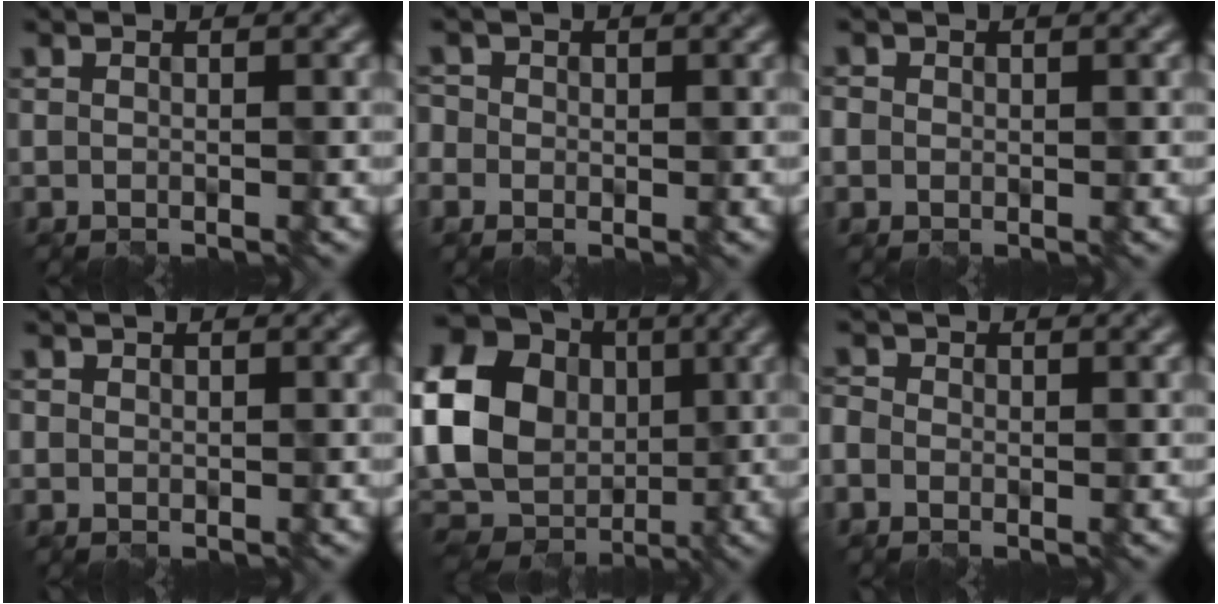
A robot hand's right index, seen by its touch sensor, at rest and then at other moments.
{"total": 1.2, "force": [-0.5, 1.1, -0.2], "torque": [-0.006, 0.007, -0.007]}
{"total": 0.7, "force": [0.0, 0.4, -0.6], "torque": [-0.001, 0.005, 0.005]}
{"total": 0.7, "force": [0.1, 0.0, -0.7], "torque": [-0.001, 0.005, 0.010]}
{"total": 21.3, "force": [3.6, 19.0, 9.0], "torque": [-0.234, 0.034, 0.019]}
{"total": 1.1, "force": [-0.6, 0.9, 0.1], "torque": [-0.011, 0.006, -0.009]}